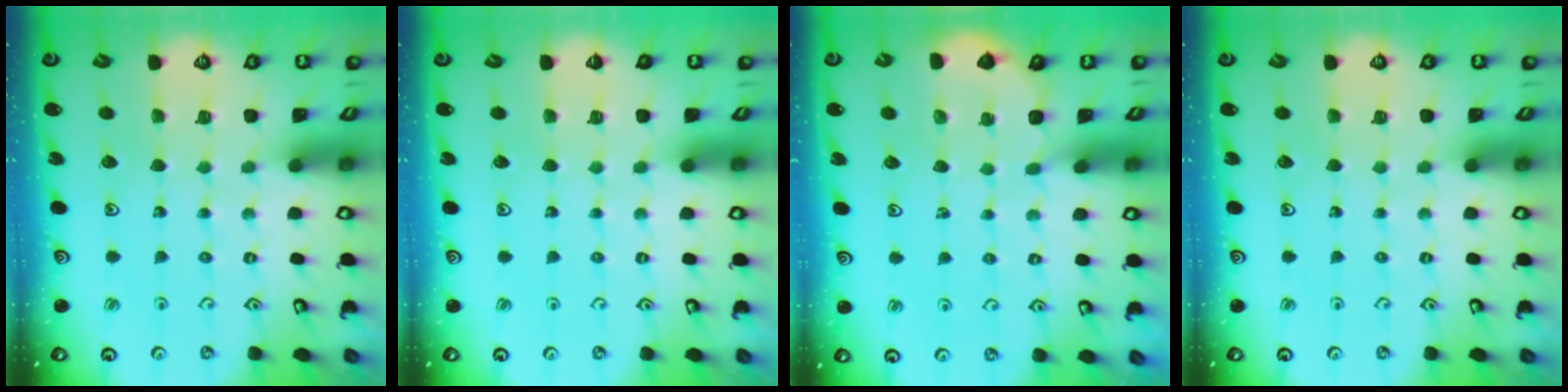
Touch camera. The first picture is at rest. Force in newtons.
{"total": 0.0}
{"total": 2.3, "press": 2.3, "slide": 0.2}
{"total": 0.0}